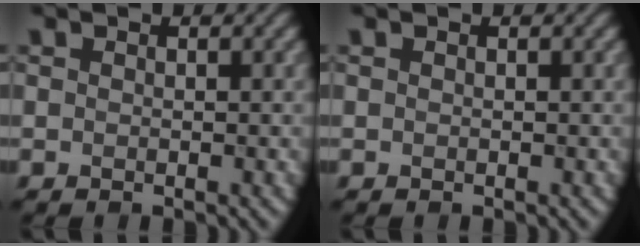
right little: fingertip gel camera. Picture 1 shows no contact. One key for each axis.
{"total": 0.0}